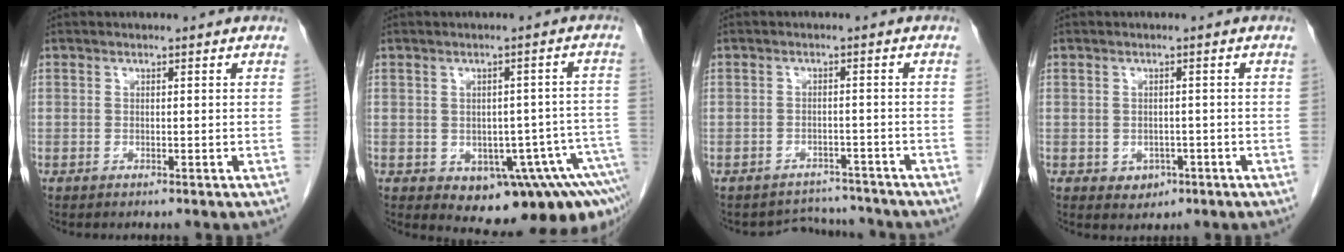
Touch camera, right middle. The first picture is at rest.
{"total": 13.2, "force": [-6.5, 5.4, 10.1], "torque": [-0.074, 0.022, -0.071]}
{"total": 4.8, "force": [-4.5, 1.2, -1.1], "torque": [0.013, 0.016, -0.061]}
{"total": 2.6, "force": [-1.1, 2.0, 1.1], "torque": [-0.010, 0.005, -0.007]}